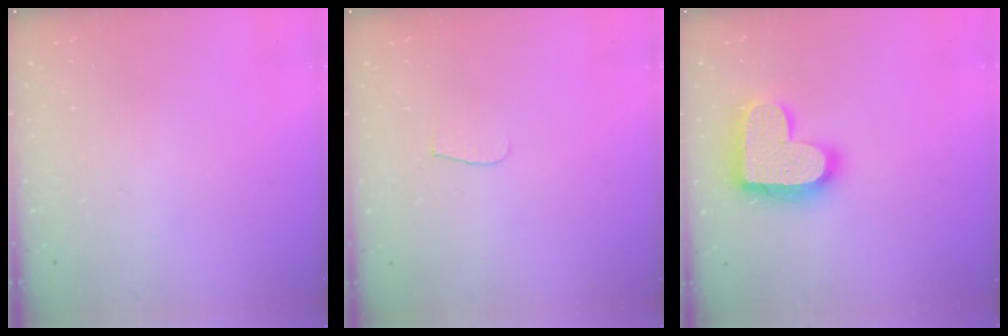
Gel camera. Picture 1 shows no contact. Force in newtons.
{"total": 4.3, "press": 4.2, "slide": 0.4}
{"total": 18.7, "press": 18.7, "slide": 1.2}